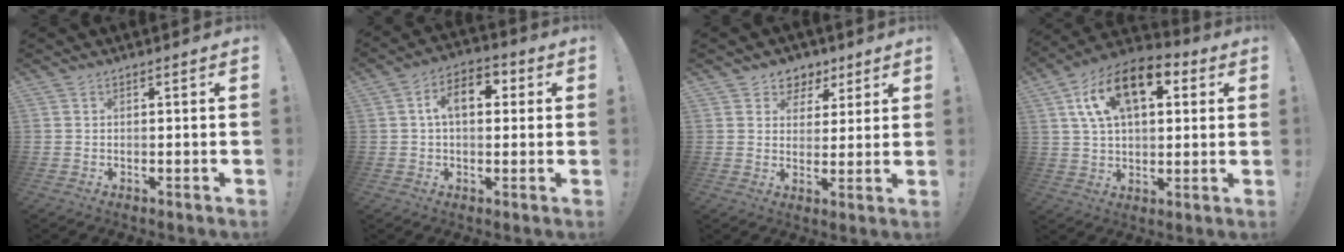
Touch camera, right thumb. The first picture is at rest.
{"total": 9.8, "force": [2.0, 5.9, 7.6], "torque": [-0.110, 0.010, 0.032]}
{"total": 6.1, "force": [3.1, 5.3, 0.5], "torque": [0.000, -0.022, 0.061]}
{"total": 17.5, "force": [7.2, 9.7, 12.7], "torque": [-0.209, -0.017, 0.124]}